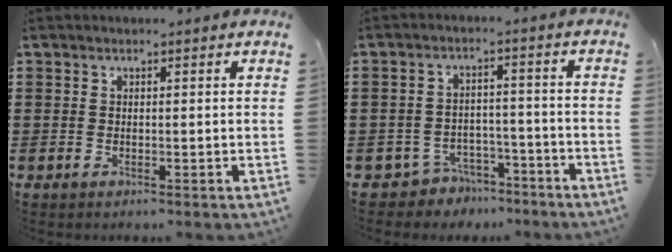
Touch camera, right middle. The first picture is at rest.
{"total": 4.4, "force": [-4.1, 1.4, 0.3], "torque": [-0.021, 0.006, -0.086]}